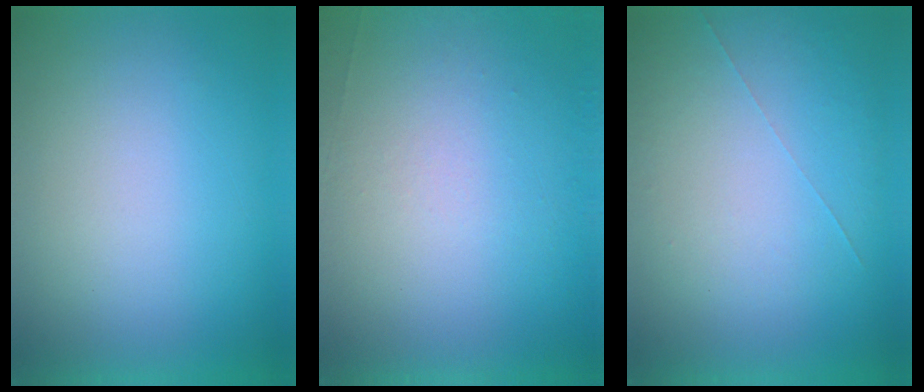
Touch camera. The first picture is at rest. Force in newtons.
{"total": 6.8}
{"total": 1.0}